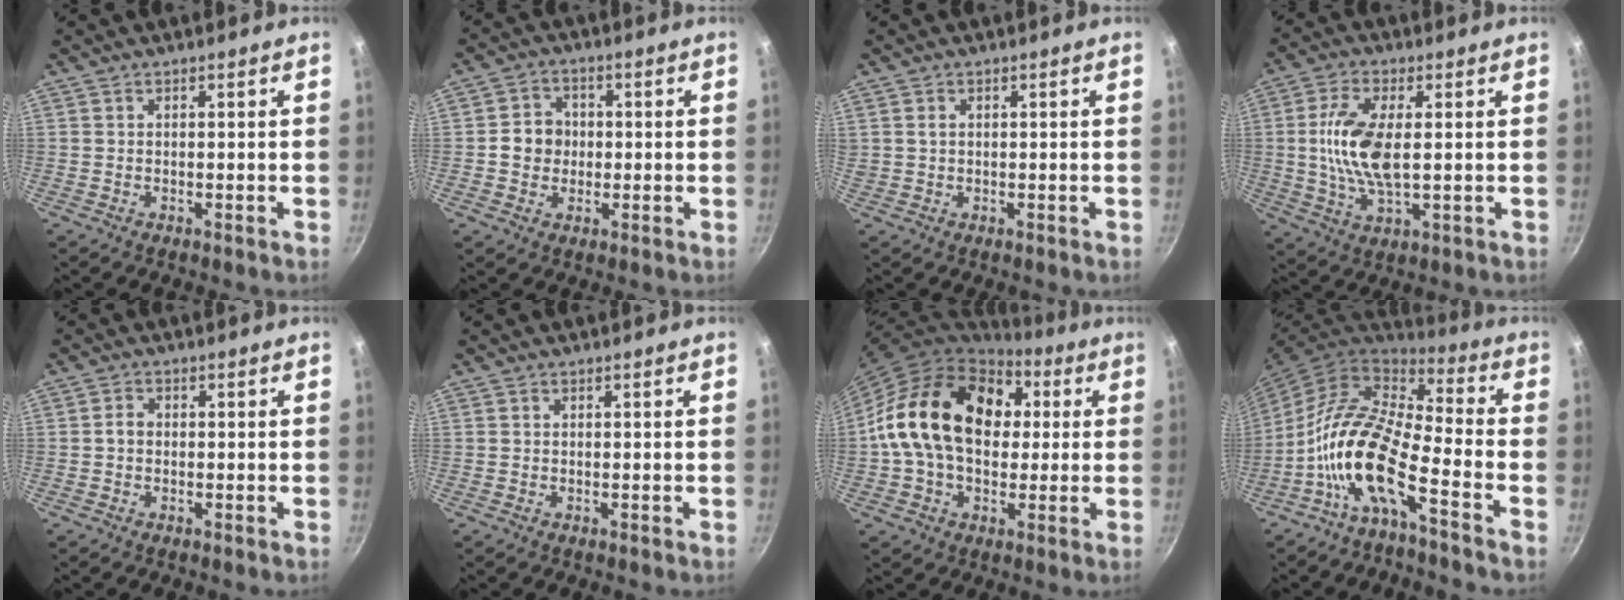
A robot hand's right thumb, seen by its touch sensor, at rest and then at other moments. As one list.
[{"total": 5.8, "force": [-0.2, 5.3, 2.4], "torque": [-0.008, 0.010, -0.011]}, {"total": 1.3, "force": [0.4, 1.1, 0.6], "torque": [-0.009, 0.005, 0.008]}, {"total": 11.2, "force": [0.9, 5.0, 10.0], "torque": [-0.200, 0.000, 0.017]}, {"total": 2.0, "force": [-0.1, 1.6, 1.1], "torque": [-0.015, 0.009, -0.005]}, {"total": 0.0}, {"total": 22.4, "force": [3.0, 15.7, 15.6], "torque": [-0.247, 0.034, 0.040]}, {"total": 15.2, "force": [-6.7, 4.9, 12.8], "torque": [-0.242, 0.062, -0.147]}]